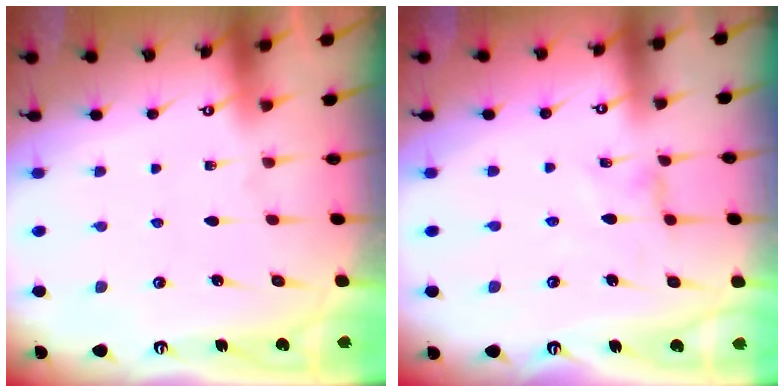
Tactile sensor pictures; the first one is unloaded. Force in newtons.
{"total": 0.0}